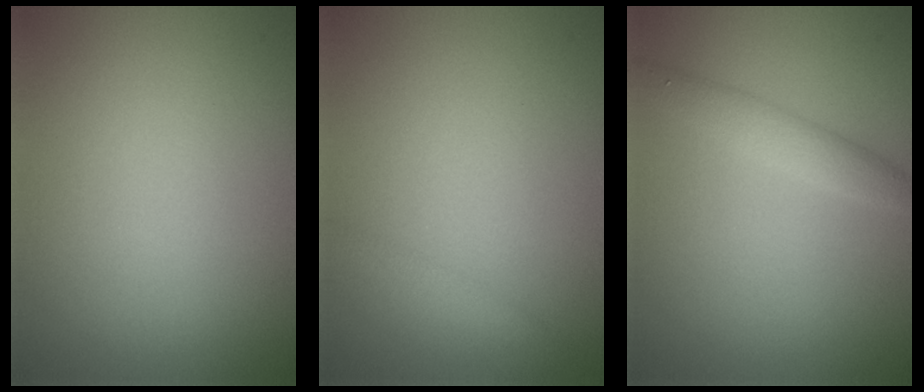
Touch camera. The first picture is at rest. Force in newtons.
{"total": 1.2, "press": 1.2, "slide": 0.0}
{"total": 2.3, "press": 2.3, "slide": 0.0}